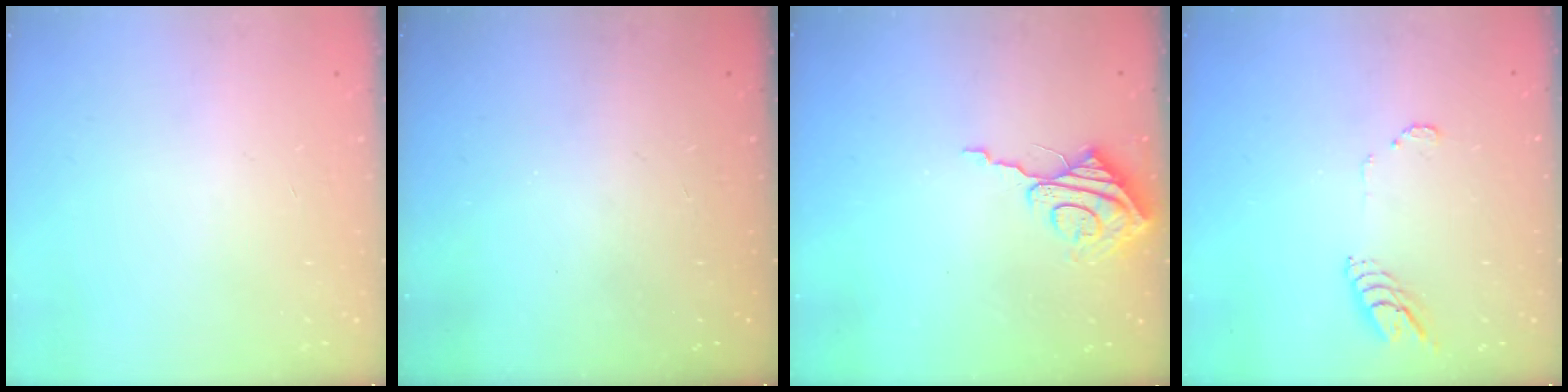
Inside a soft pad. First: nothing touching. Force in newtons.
{"total": 0.0}
{"total": 8.8, "press": 8.8, "slide": 0.9}
{"total": 5.8, "press": 5.8, "slide": 0.2}